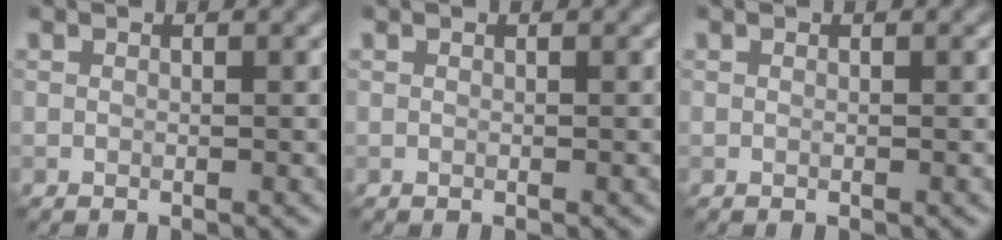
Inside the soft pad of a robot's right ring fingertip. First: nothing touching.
{"total": 0.0}
{"total": 0.0}